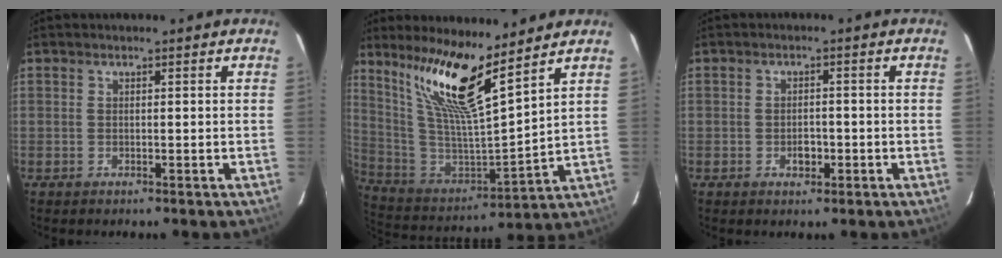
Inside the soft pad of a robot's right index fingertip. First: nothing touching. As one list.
[{"total": 17.2, "force": [12.1, 1.5, 12.1], "torque": [-0.219, -0.008, 0.235]}, {"total": 2.4, "force": [-0.9, 1.7, 1.4], "torque": [-0.025, 0.005, -0.013]}]